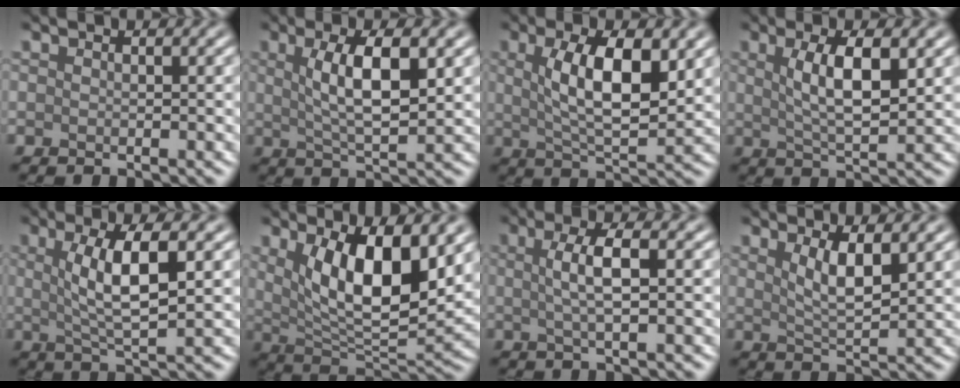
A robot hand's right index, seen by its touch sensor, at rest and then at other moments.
{"total": 6.1, "force": [1.5, 1.7, 5.7], "torque": [-0.099, 0.003, 0.028]}
{"total": 7.6, "force": [1.8, 2.7, 6.9], "torque": [-0.124, -0.001, 0.036]}
{"total": 5.4, "force": [1.4, 1.5, 5.0], "torque": [-0.092, 0.001, 0.028]}
{"total": 5.9, "force": [1.2, 1.5, 5.6], "torque": [-0.102, 0.003, 0.024]}
{"total": 9.1, "force": [2.5, 3.6, 8.0], "torque": [-0.142, -0.017, 0.051]}
{"total": 3.6, "force": [0.4, 0.8, 3.5], "torque": [-0.061, 0.005, 0.005]}
{"total": 3.5, "force": [1.5, 0.9, 3.0], "torque": [-0.054, -0.006, 0.031]}